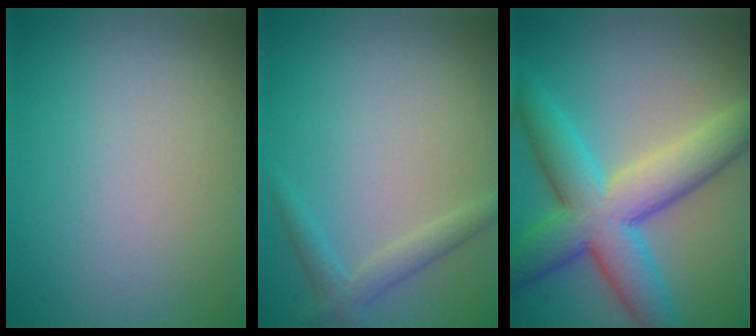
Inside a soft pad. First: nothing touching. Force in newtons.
{"total": 2.0, "press": 2.0, "slide": 0.1}
{"total": 9.5, "press": 9.5, "slide": 0.2}